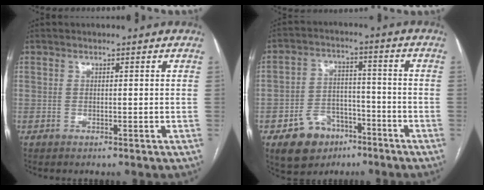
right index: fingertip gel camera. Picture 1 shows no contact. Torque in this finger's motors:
{"motor_torque": [-0.73, -0.68, -0.71, -0.21]}